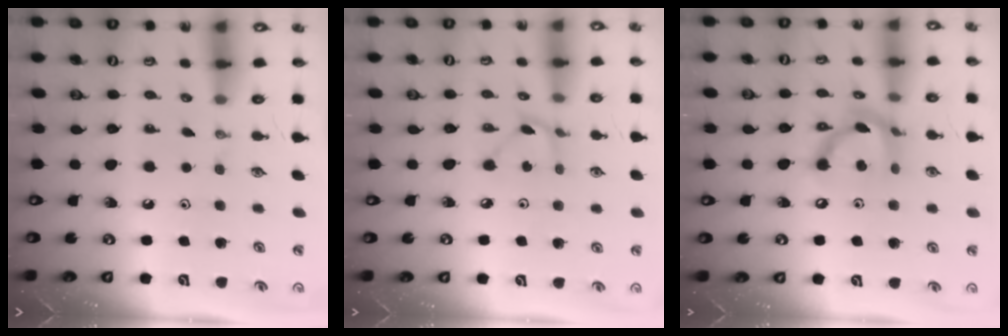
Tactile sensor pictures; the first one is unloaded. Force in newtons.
{"total": 2.2, "press": 2.2, "slide": 0.1}
{"total": 13.3, "press": 13.2, "slide": 1.2}